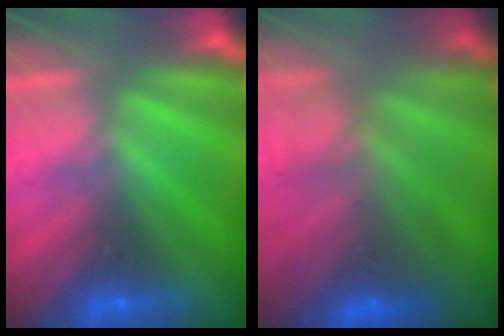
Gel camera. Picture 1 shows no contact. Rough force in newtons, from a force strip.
{"total": 11.6}